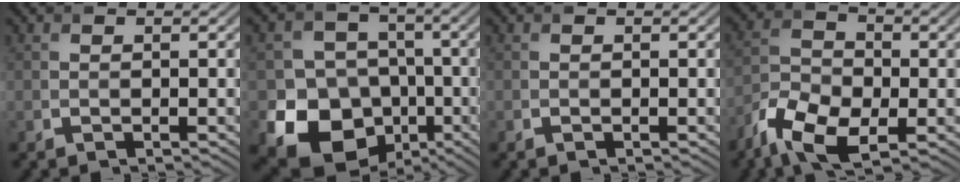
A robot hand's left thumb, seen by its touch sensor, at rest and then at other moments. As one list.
[{"total": 14.3, "force": [-5.8, 12.0, 5.4], "torque": [-0.116, -0.043, -0.117]}, {"total": 0.0}, {"total": 9.0, "force": [-5.3, 4.5, 5.6], "torque": [-0.121, -0.016, -0.109]}]